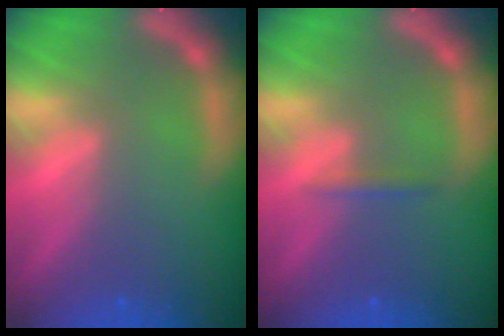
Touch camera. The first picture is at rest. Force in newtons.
{"total": 0.9}